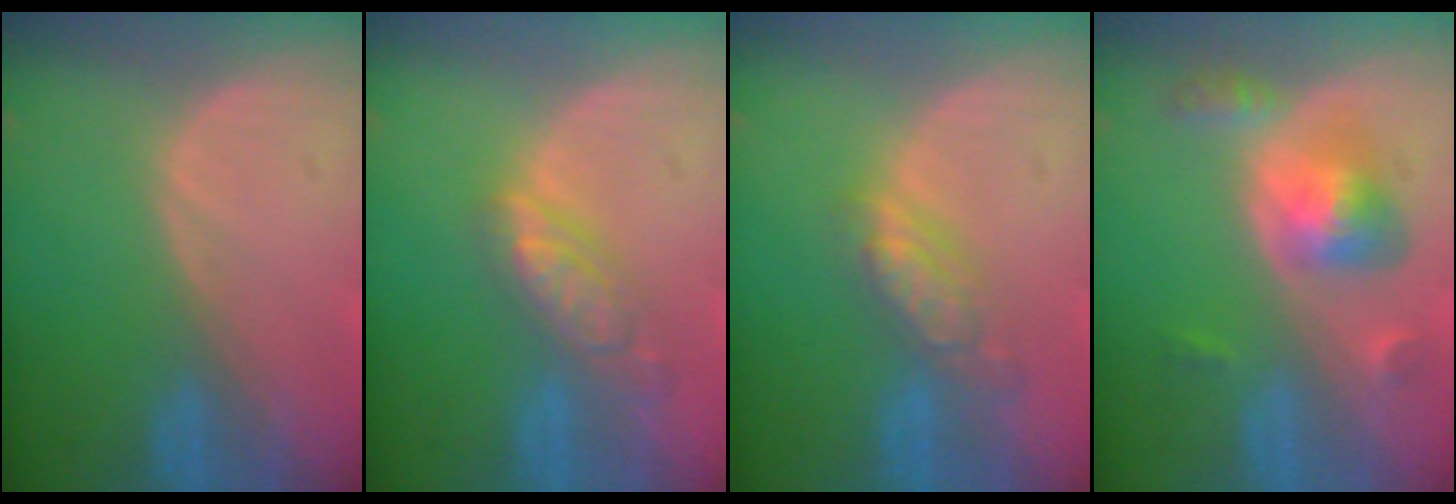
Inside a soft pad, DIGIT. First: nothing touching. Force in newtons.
{"total": 5.8, "press": 5.1, "slide": 2.8}
{"total": 5.6, "press": 4.9, "slide": 2.7}
{"total": 6.1, "press": 5.7, "slide": 2.2}